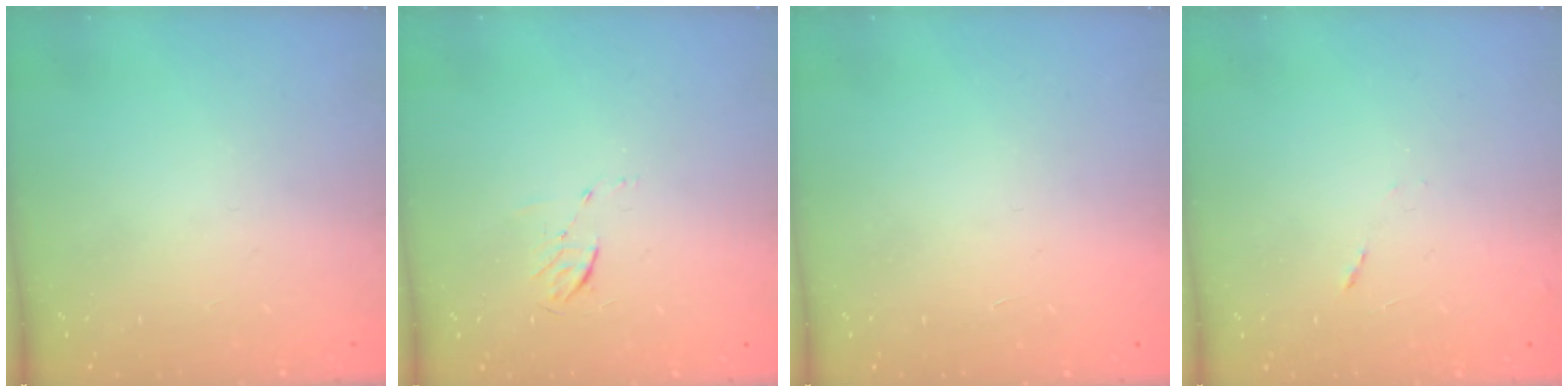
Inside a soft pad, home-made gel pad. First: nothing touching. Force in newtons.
{"total": 4.0, "press": 3.7, "slide": 1.4}
{"total": 1.7, "press": 1.7, "slide": 0.1}
{"total": 5.3, "press": 5.3, "slide": 0.5}